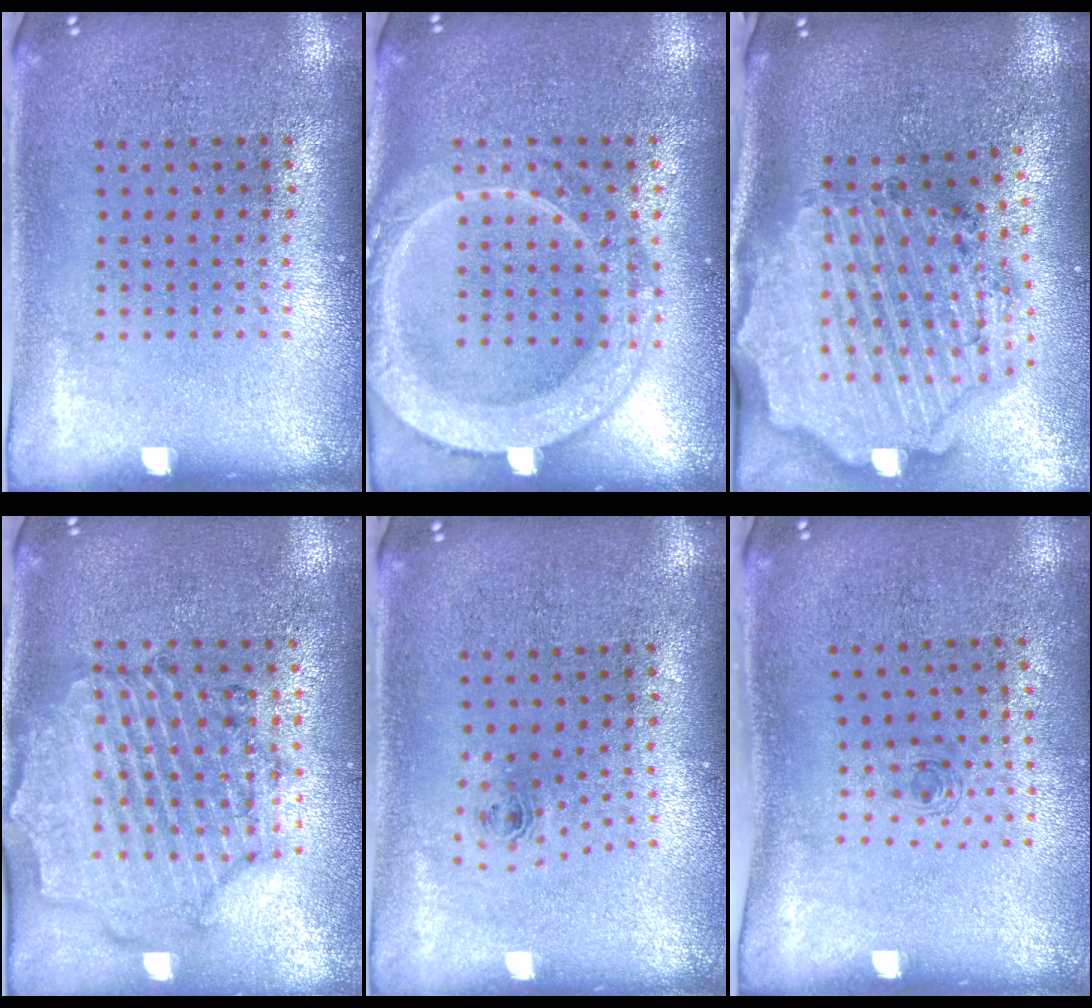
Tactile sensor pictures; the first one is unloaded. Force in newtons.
{"total": 4.1, "press": 4.1, "slide": 0.5}
{"total": 4.1, "press": 3.3, "slide": 2.4}
{"total": 1.6, "press": 1.6, "slide": 0.3}
{"total": 0.8, "press": 0.4, "slide": 0.7}
{"total": 0.6, "press": 0.2, "slide": 0.5}